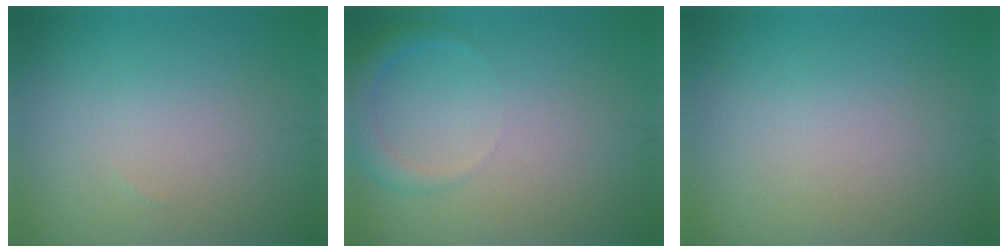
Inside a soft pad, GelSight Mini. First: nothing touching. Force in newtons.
{"total": 2.2, "press": 2.2, "slide": 0.2}
{"total": 0.0}